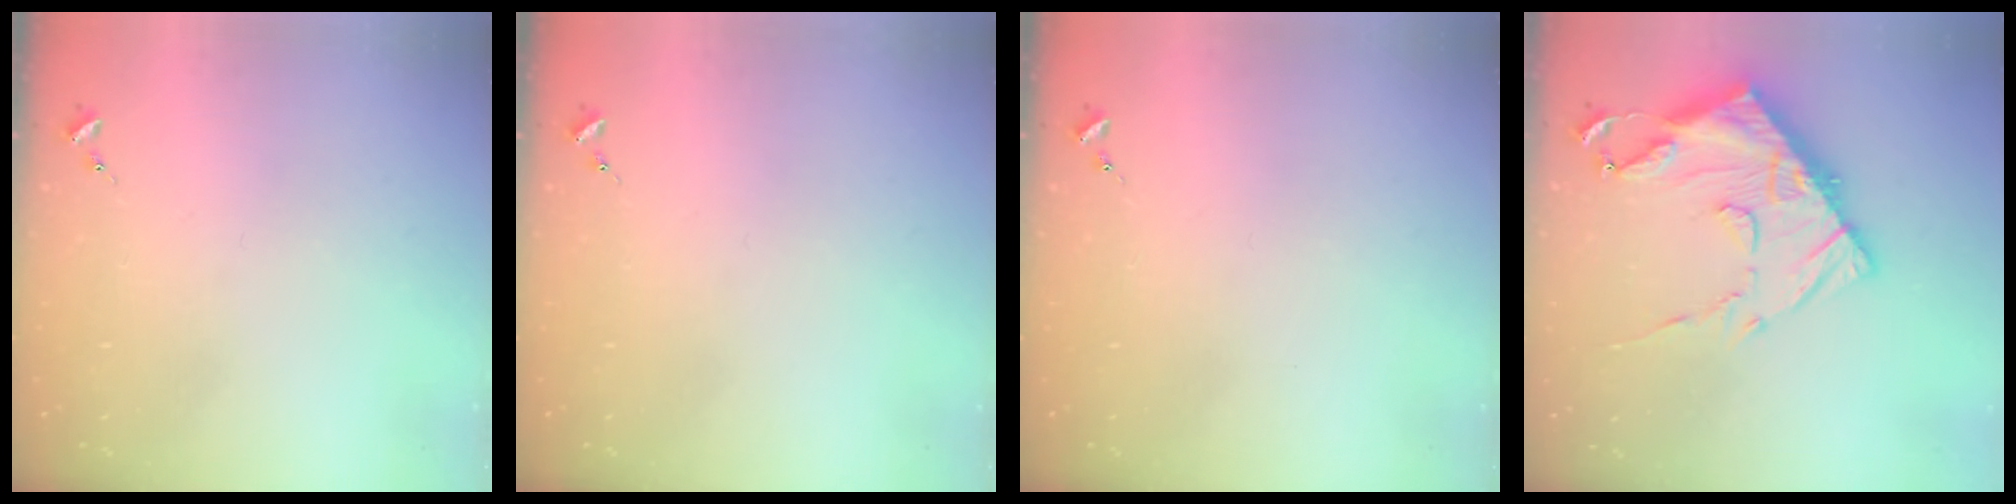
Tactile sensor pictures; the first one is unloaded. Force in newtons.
{"total": 0.0}
{"total": 0.0}
{"total": 20.8, "press": 20.7, "slide": 2.0}